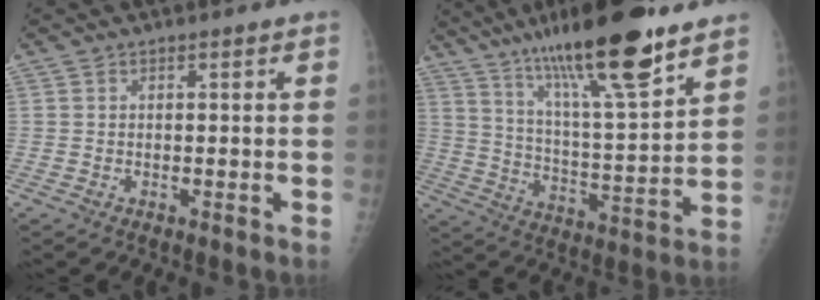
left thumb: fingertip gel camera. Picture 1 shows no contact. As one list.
[{"total": 21.7, "force": [14.4, 3.8, 15.7], "torque": [-0.253, -0.058, 0.245]}]